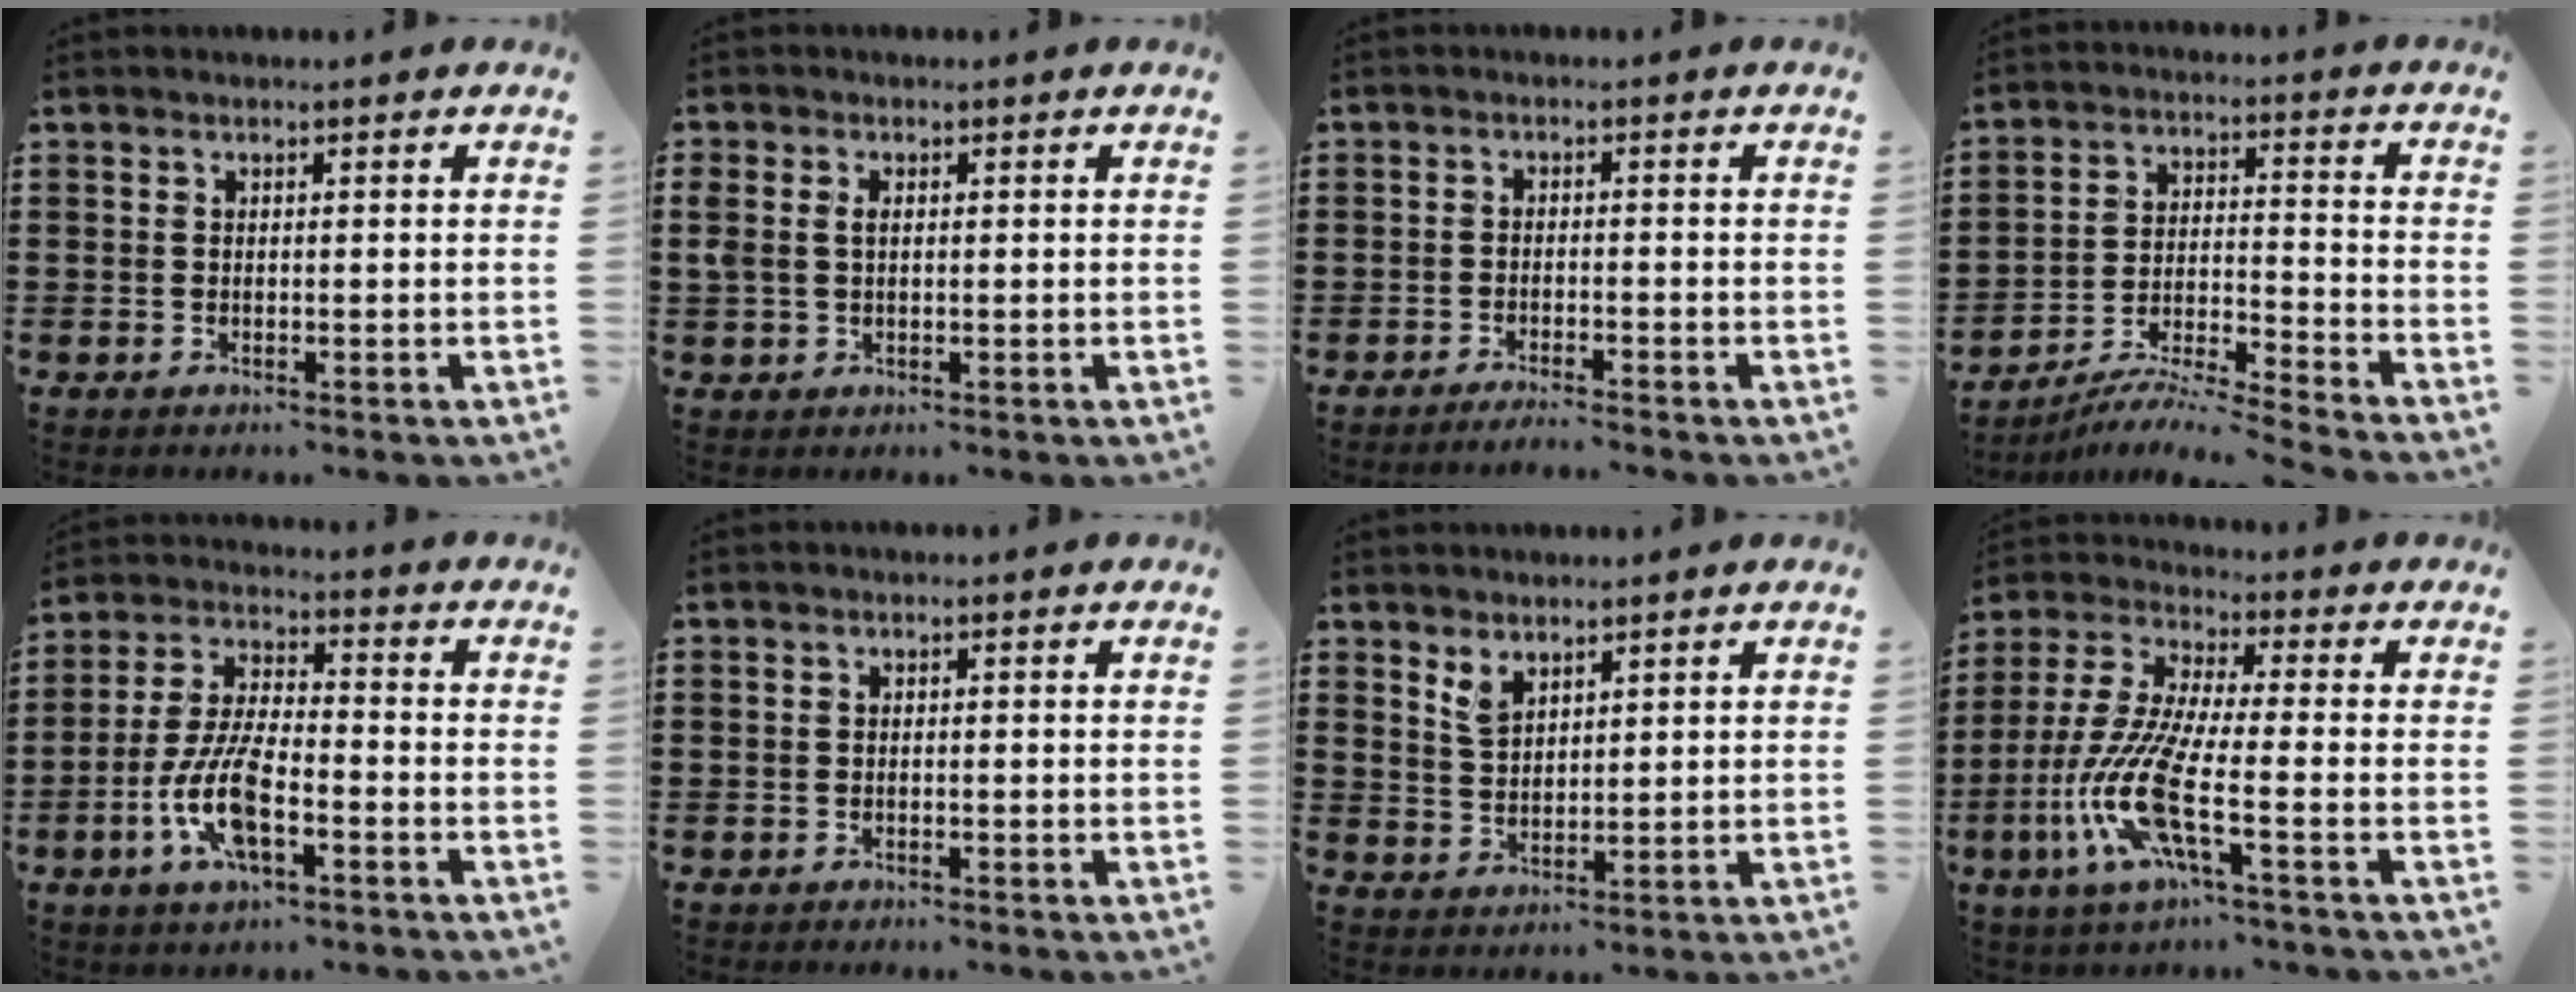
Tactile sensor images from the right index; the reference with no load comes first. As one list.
[{"total": 2.0, "force": [0.3, 1.3, 1.5], "torque": [-0.032, 0.008, 0.004]}, {"total": 1.9, "force": [-1.8, -0.2, 0.5], "torque": [-0.008, 0.001, -0.036]}, {"total": 6.0, "force": [-5.7, -0.7, 1.6], "torque": [-0.030, -0.011, -0.116]}, {"total": 9.8, "force": [-3.7, 3.5, 8.3], "torque": [-0.190, -0.008, -0.072]}, {"total": 0.6, "force": [-0.6, 0.1, 0.0], "torque": [-0.001, -0.001, -0.013]}, {"total": 3.0, "force": [2.3, 1.5, 1.2], "torque": [-0.029, 0.002, 0.044]}, {"total": 12.2, "force": [-4.5, 2.7, 11.0], "torque": [-0.268, -0.023, -0.095]}]